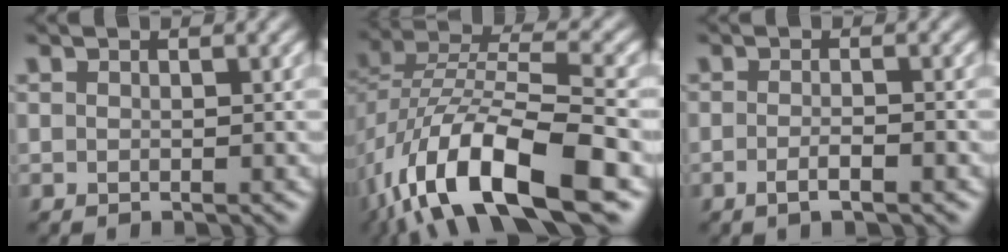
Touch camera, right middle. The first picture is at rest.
{"total": 13.8, "force": [-7.0, 5.1, 10.7], "torque": [-0.194, -0.004, -0.128]}
{"total": 2.1, "force": [-0.9, 0.6, 1.8], "torque": [-0.025, -0.001, -0.019]}